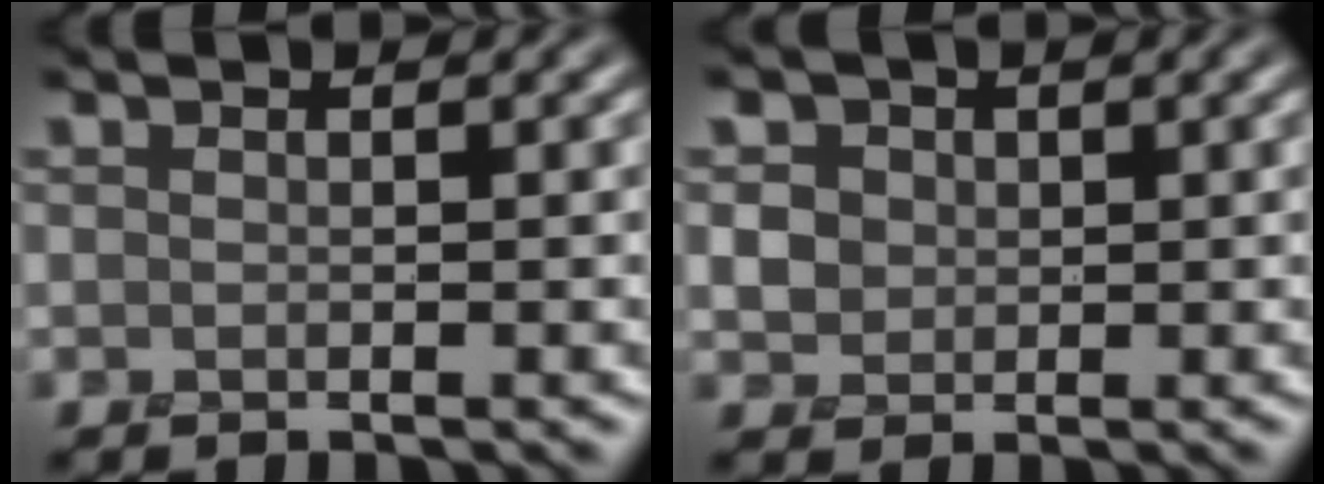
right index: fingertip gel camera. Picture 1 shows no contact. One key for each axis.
{"total": 3.4, "fx": 1.3, "fy": 2.8, "fz": 1.4, "tx": -0.033, "ty": 0.011, "tz": 0.021}